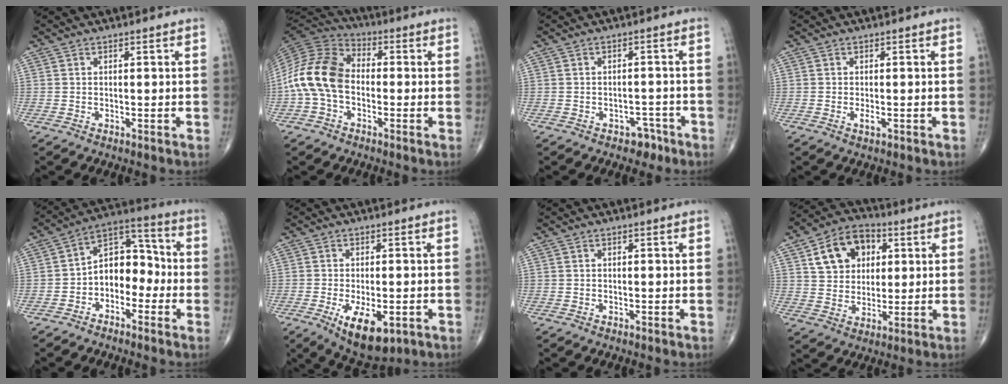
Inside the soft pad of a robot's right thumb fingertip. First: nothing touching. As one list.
[{"total": 13.4, "force": [-1.9, 9.3, 9.5], "torque": [-0.186, 0.036, -0.049]}, {"total": 3.4, "force": [-2.2, 2.3, 1.2], "torque": [0.001, 0.020, -0.025]}, {"total": 1.4, "force": [-0.5, 0.6, 1.2], "torque": [-0.023, -0.002, -0.009]}, {"total": 10.1, "force": [-2.4, 7.1, 6.8], "torque": [-0.067, 0.048, -0.058]}, {"total": 10.1, "force": [-3.7, 4.7, 8.2], "torque": [-0.125, -0.008, -0.047]}, {"total": 0.0}, {"total": 12.8, "force": [4.4, 9.6, 7.3], "torque": [-0.088, 0.000, 0.071]}]